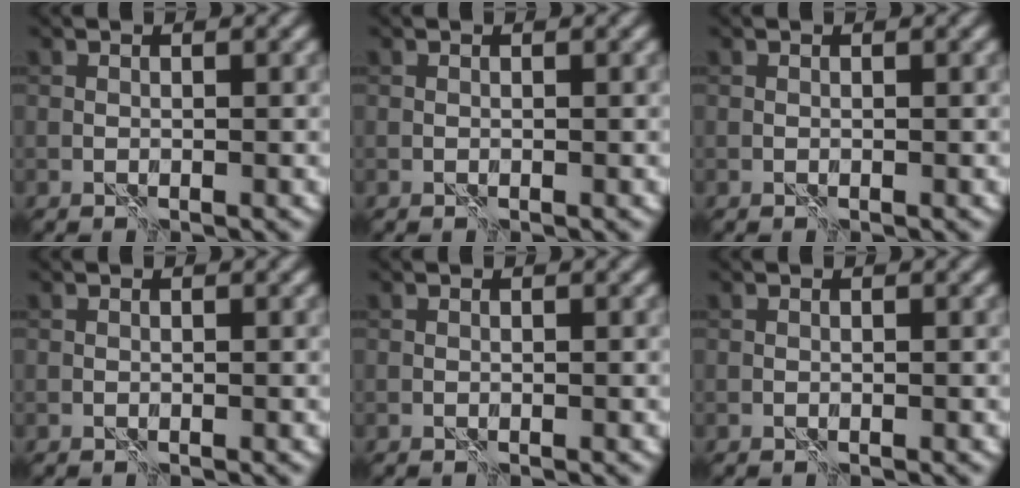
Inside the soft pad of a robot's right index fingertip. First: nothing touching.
{"total": 0.0}
{"total": 0.0}
{"total": 0.0}
{"total": 0.0}
{"total": 0.0}